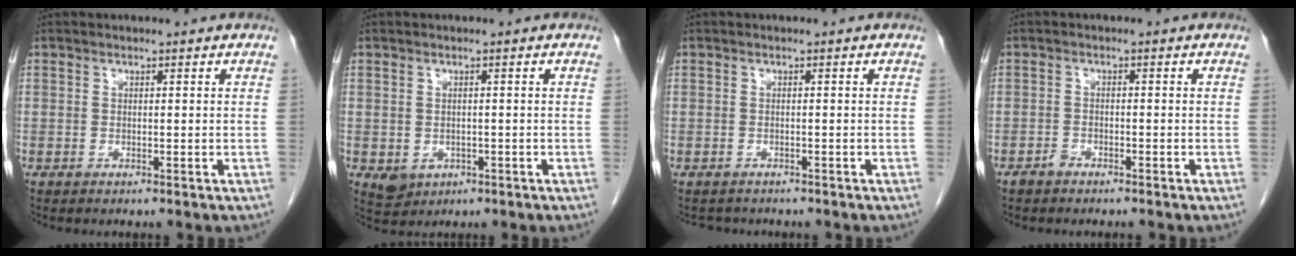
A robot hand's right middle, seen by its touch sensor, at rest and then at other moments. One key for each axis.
{"total": 3.2, "fx": -1.0, "fy": 2.7, "fz": 1.3, "tx": -0.020, "ty": 0.000, "tz": -0.003}
{"total": 2.4, "fx": -2.2, "fy": 1.0, "fz": 0.1, "tx": -0.005, "ty": -0.003, "tz": -0.030}
{"total": 1.4, "fx": -1.2, "fy": 0.6, "fz": 0.4, "tx": -0.011, "ty": 0.002, "tz": -0.023}